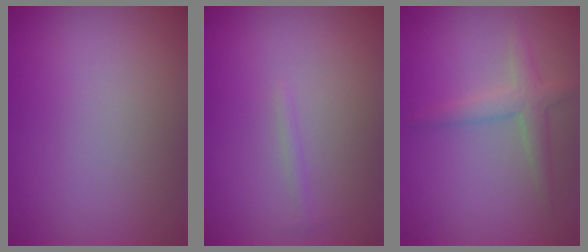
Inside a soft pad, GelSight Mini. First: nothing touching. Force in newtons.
{"total": 0.6, "press": 0.6, "slide": 0.1}
{"total": 2.5, "press": 2.5, "slide": 0.2}